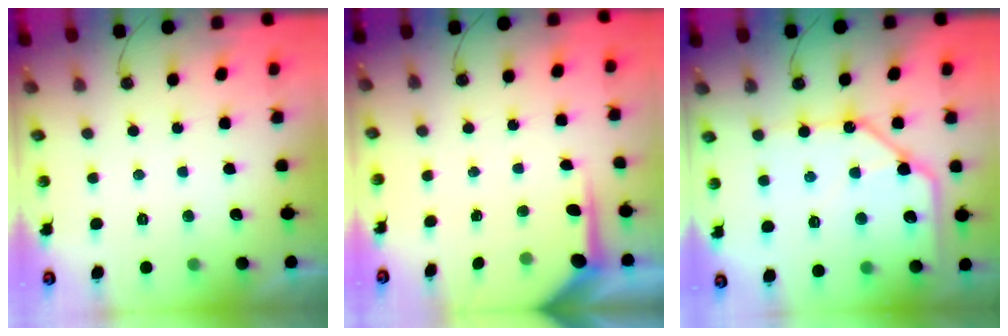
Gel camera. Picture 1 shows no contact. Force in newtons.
{"total": 5.3, "press": 5.2, "slide": 0.3}
{"total": 14.2, "press": 14.1, "slide": 1.9}